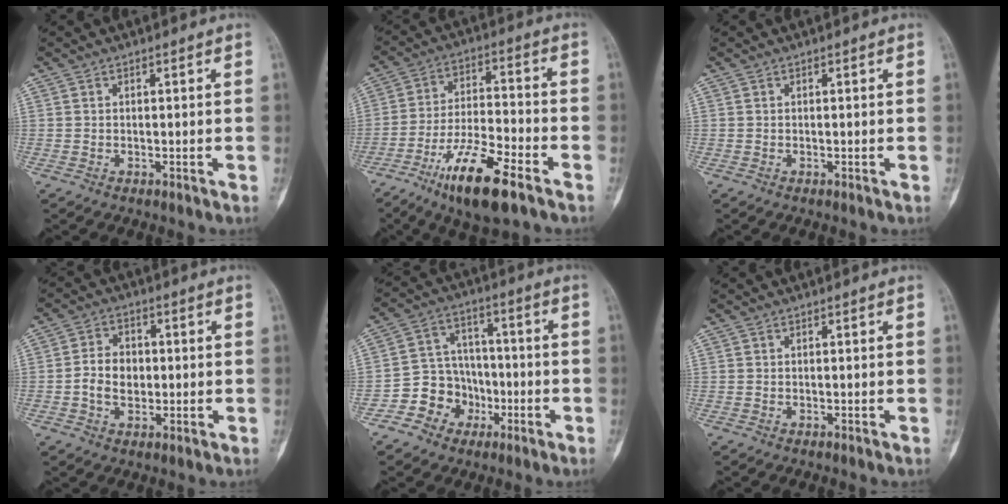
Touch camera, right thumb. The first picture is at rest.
{"total": 14.6, "force": [-8.7, 3.8, 11.1], "torque": [-0.199, 0.040, -0.152]}
{"total": 0.0}
{"total": 6.4, "force": [-0.5, 4.7, 4.2], "torque": [-0.058, 0.014, -0.014]}
{"total": 10.1, "force": [-4.0, 8.8, 2.7], "torque": [0.006, 0.054, -0.070]}
{"total": 0.0}